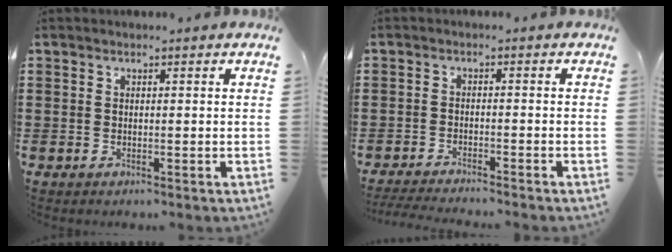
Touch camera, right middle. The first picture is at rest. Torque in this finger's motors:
{"motor_torque": [0.49, -0.31, 0.24, 0.04]}